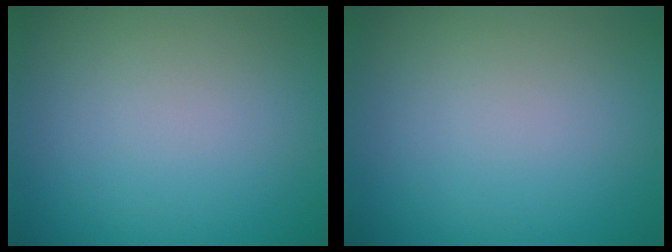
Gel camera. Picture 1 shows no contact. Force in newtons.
{"total": 0.0}